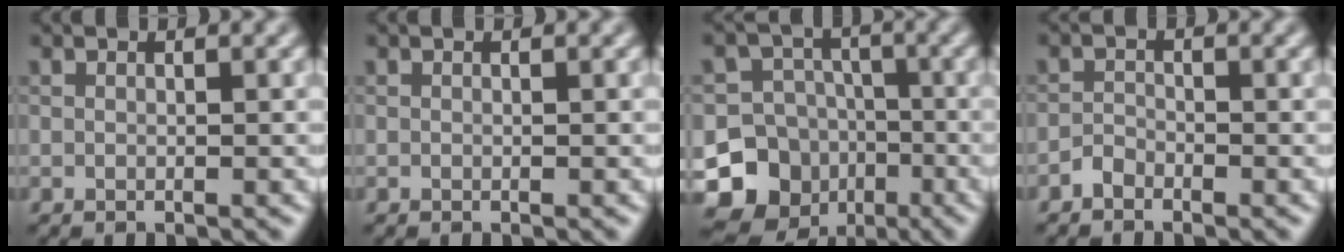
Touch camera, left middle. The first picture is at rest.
{"total": 0.0}
{"total": 16.7, "force": [-7.1, 15.0, 2.1], "torque": [-0.068, -0.049, -0.115]}
{"total": 1.0, "force": [-0.9, 0.5, 0.2], "torque": [-0.002, 0.004, -0.020]}